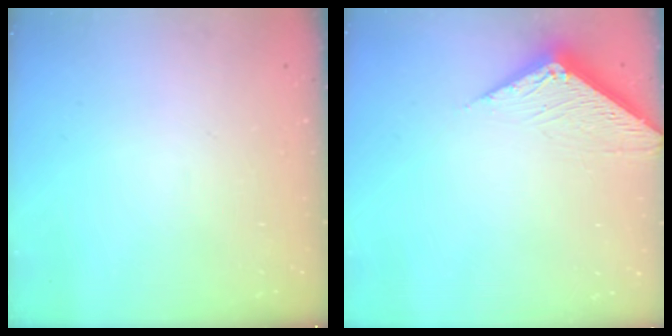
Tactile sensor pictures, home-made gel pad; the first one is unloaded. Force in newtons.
{"total": 6.0, "press": 6.0, "slide": 0.5}